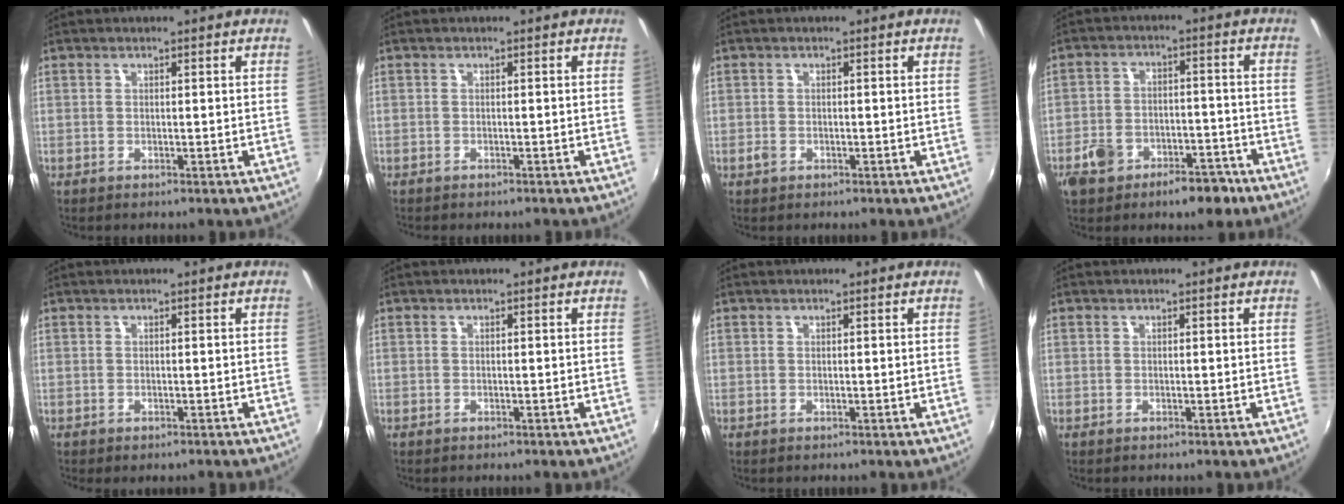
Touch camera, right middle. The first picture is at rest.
{"total": 1.1, "force": [-1.0, 0.3, 0.3], "torque": [-0.009, -0.005, -0.015]}
{"total": 1.2, "force": [-0.7, 0.9, 0.5], "torque": [-0.010, -0.002, -0.014]}
{"total": 10.1, "force": [-6.6, 5.3, 5.5], "torque": [-0.110, 0.013, -0.096]}
{"total": 1.2, "force": [-0.9, 0.6, 0.5], "torque": [-0.011, -0.006, -0.013]}
{"total": 0.0}
{"total": 0.0}
{"total": 0.0}